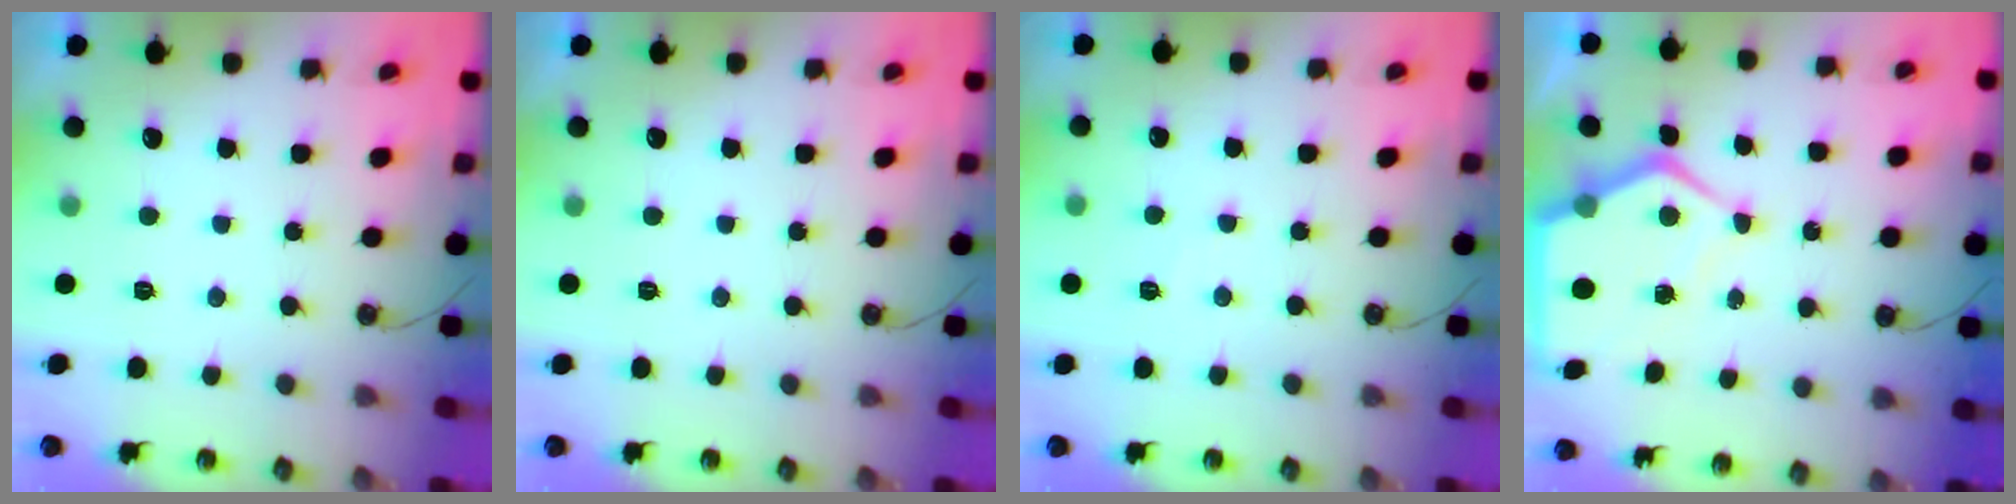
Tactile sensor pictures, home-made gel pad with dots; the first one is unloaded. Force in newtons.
{"total": 0.0}
{"total": 3.7, "press": 3.7, "slide": 0.5}
{"total": 9.4, "press": 9.4, "slide": 1.1}